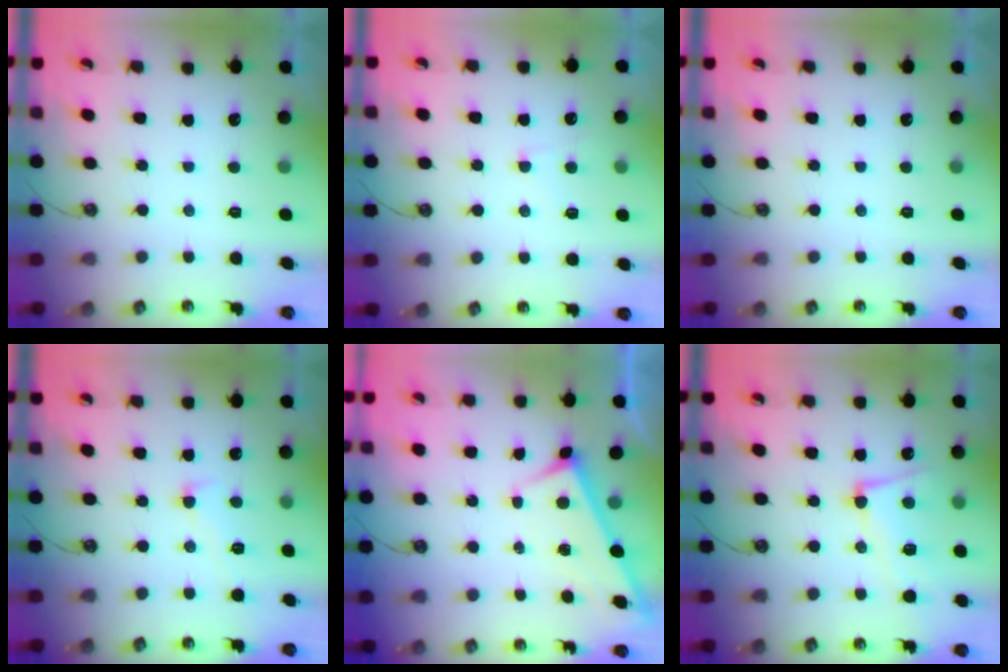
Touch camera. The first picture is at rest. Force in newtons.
{"total": 2.4, "press": 2.2, "slide": 1.0}
{"total": 0.0}
{"total": 1.6, "press": 1.4, "slide": 0.8}
{"total": 3.0, "press": 3.0, "slide": 0.2}
{"total": 5.3, "press": 5.0, "slide": 1.9}